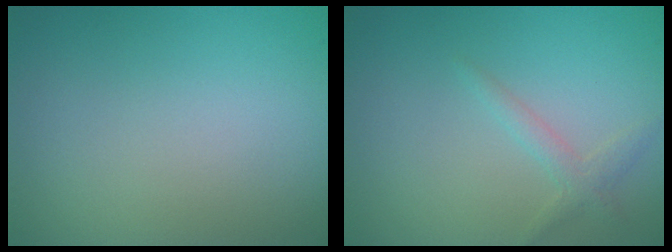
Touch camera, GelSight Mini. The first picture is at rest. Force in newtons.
{"total": 1.4, "press": 1.4, "slide": 0.1}